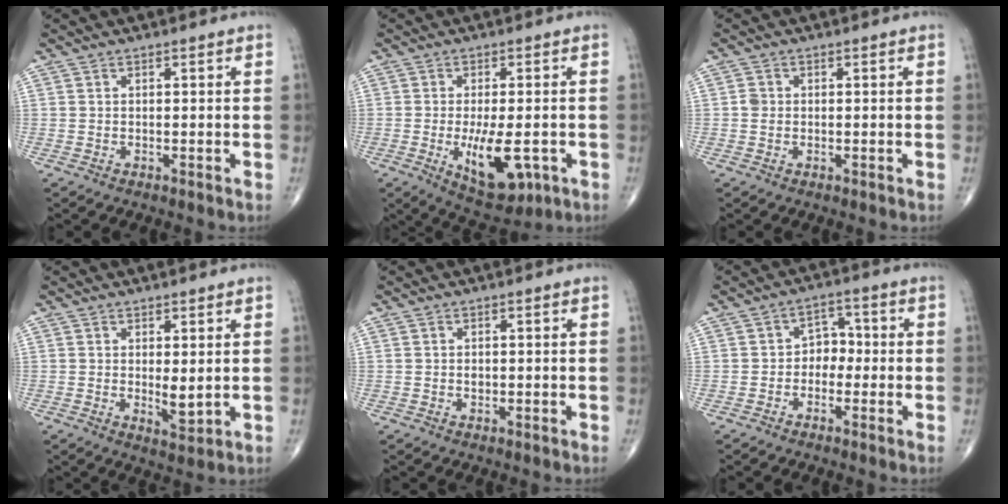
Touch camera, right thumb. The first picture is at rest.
{"total": 10.8, "force": [-2.9, 4.6, 9.4], "torque": [-0.141, -0.012, -0.033]}
{"total": 1.3, "force": [0.0, 1.1, 0.6], "torque": [-0.007, 0.002, 0.000]}
{"total": 3.4, "force": [0.4, 1.3, 3.2], "torque": [-0.047, -0.014, 0.012]}
{"total": 0.7, "force": [0.0, 0.5, 0.5], "torque": [-0.009, 0.000, 0.000]}
{"total": 4.2, "force": [-0.9, 3.3, 2.5], "torque": [-0.009, 0.021, -0.028]}